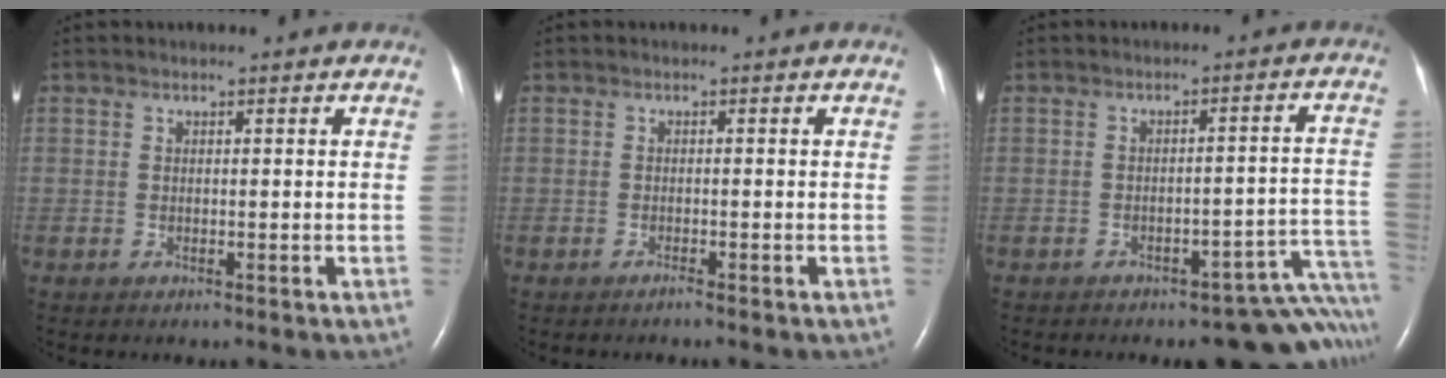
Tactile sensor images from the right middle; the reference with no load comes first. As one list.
[{"total": 0.6, "force": [-0.5, -0.1, 0.2], "torque": [-0.009, 0.000, -0.009]}, {"total": 10.9, "force": [-10.2, 1.9, 3.4], "torque": [-0.001, 0.042, -0.117]}]